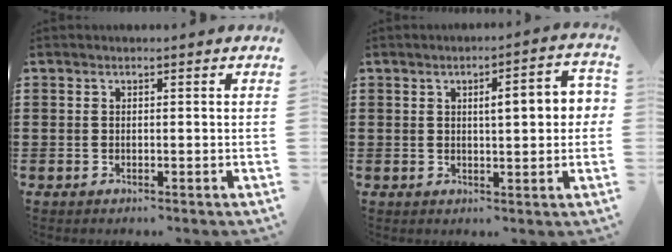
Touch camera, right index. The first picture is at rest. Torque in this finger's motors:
{"motor_torque": [0.43, -0.19, 0.60, 0.10]}